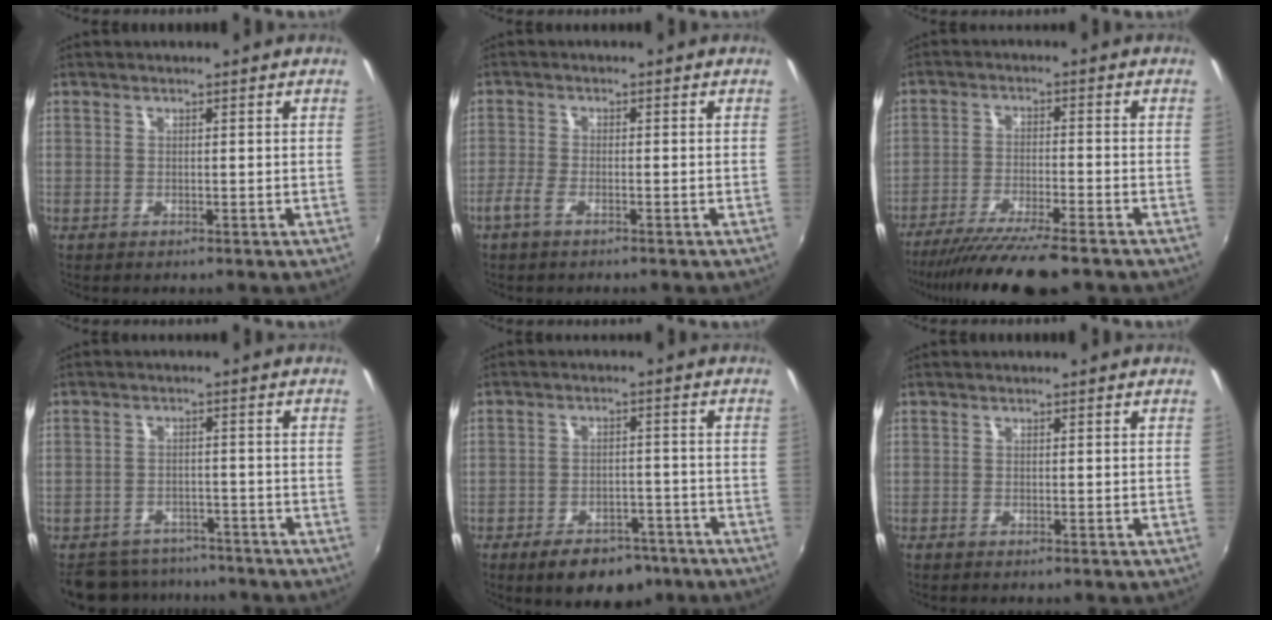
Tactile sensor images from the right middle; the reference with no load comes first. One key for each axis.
{"total": 3.2, "fx": -2.1, "fy": 1.0, "fz": 2.2, "tx": -0.057, "ty": -0.005, "tz": -0.043}
{"total": 12.8, "fx": -10.9, "fy": 1.0, "fz": 6.8, "tx": -0.140, "ty": -0.031, "tz": -0.180}
{"total": 11.2, "fx": -9.6, "fy": 5.0, "fz": 2.8, "tx": -0.075, "ty": 0.004, "tz": -0.136}
{"total": 10.1, "fx": -7.1, "fy": 5.4, "fz": 4.8, "tx": -0.101, "ty": 0.005, "tz": -0.092}
{"total": 0.0}